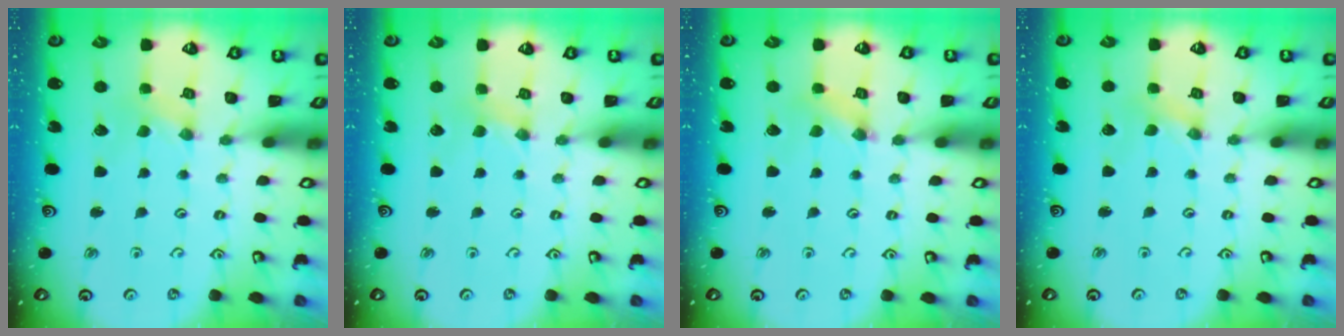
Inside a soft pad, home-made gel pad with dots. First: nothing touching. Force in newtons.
{"total": 2.4, "press": 2.3, "slide": 0.5}
{"total": 1.1, "press": 1.0, "slide": 0.3}
{"total": 0.0}